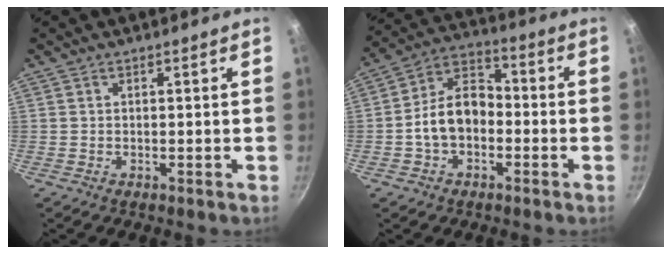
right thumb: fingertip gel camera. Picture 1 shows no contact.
{"total": 11.0, "force": [-2.3, 7.6, 7.5], "torque": [-0.101, 0.044, -0.056]}